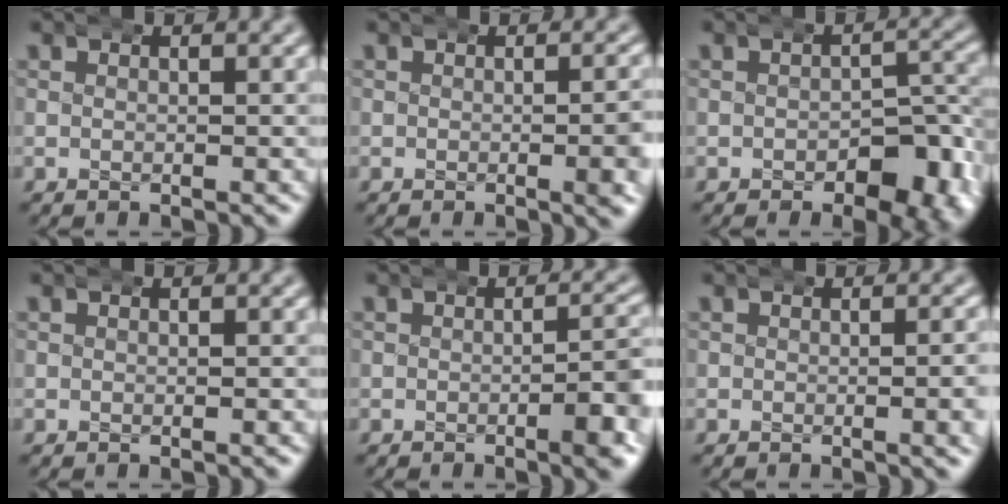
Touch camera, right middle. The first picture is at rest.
{"total": 2.4, "force": [0.0, 0.5, 2.3], "torque": [-0.027, 0.005, -0.003]}
{"total": 5.8, "force": [-2.3, 3.3, 4.1], "torque": [-0.051, -0.009, -0.027]}
{"total": 0.0}
{"total": 4.1, "force": [-0.9, 1.3, 3.8], "torque": [-0.047, 0.002, -0.014]}
{"total": 1.4, "force": [0.0, 0.2, 1.4], "torque": [-0.014, 0.008, -0.003]}